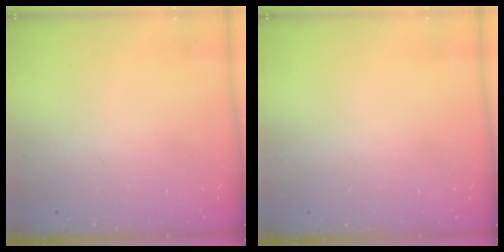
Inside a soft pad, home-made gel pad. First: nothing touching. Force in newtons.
{"total": 0.0}